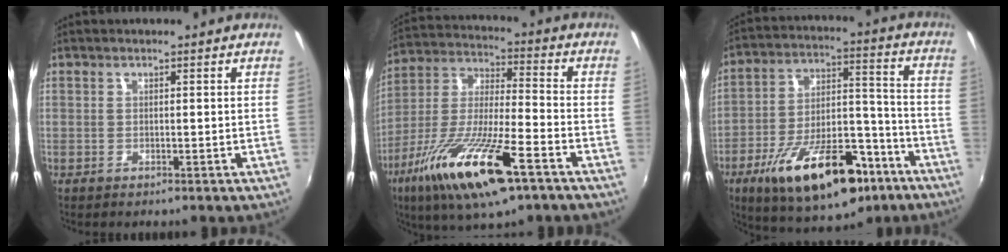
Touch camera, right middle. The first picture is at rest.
{"total": 20.5, "force": [-11.1, 4.9, 16.6], "torque": [-0.323, -0.049, -0.207]}
{"total": 23.3, "force": [-13.3, 10.1, 16.2], "torque": [-0.278, -0.005, -0.195]}